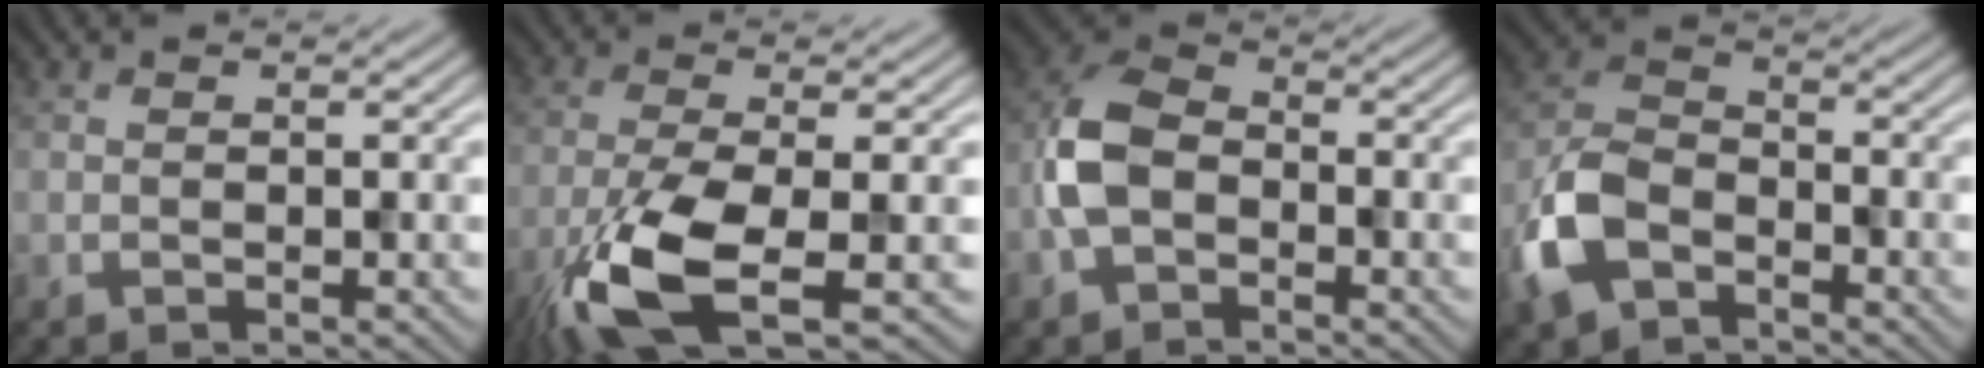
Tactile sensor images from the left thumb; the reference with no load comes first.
{"total": 10.7, "force": [-4.7, 3.0, 9.2], "torque": [-0.192, -0.020, -0.092]}
{"total": 6.9, "force": [-2.2, 4.6, 4.7], "torque": [-0.106, 0.009, -0.054]}
{"total": 8.2, "force": [-4.5, 4.7, 4.9], "torque": [-0.120, 0.001, -0.103]}